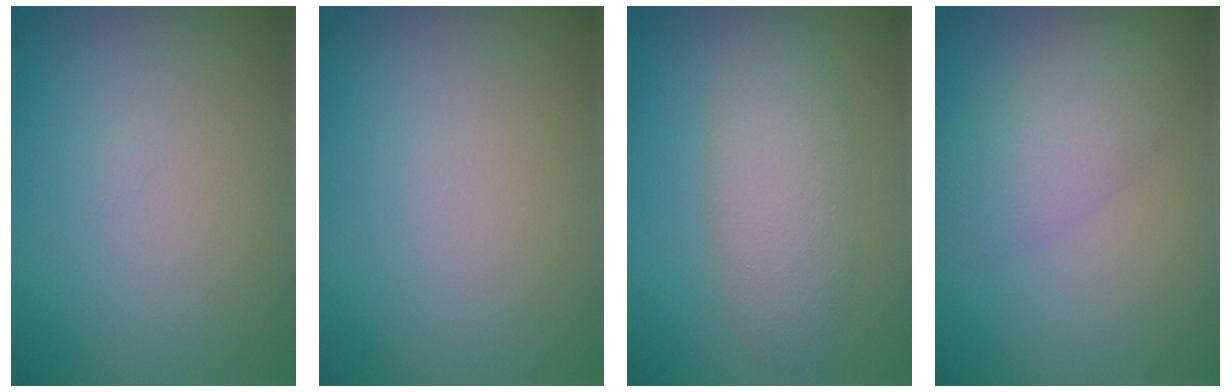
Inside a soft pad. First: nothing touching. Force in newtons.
{"total": 0.0}
{"total": 4.0, "press": 4.0, "slide": 0.1}
{"total": 3.9, "press": 3.9, "slide": 0.2}